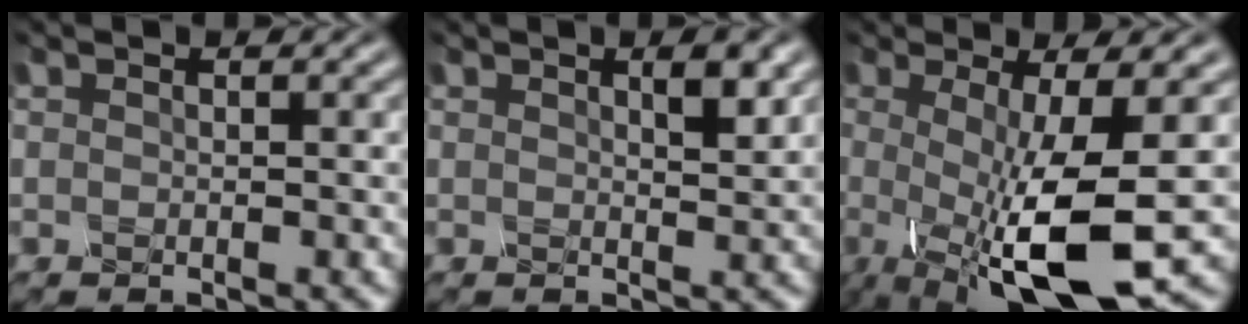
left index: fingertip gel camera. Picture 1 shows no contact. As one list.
[{"total": 2.2, "force": [0.9, 0.7, 1.8], "torque": [-0.025, -0.001, 0.015]}, {"total": 11.0, "force": [-2.7, 2.9, 10.2], "torque": [-0.170, -0.022, -0.044]}]